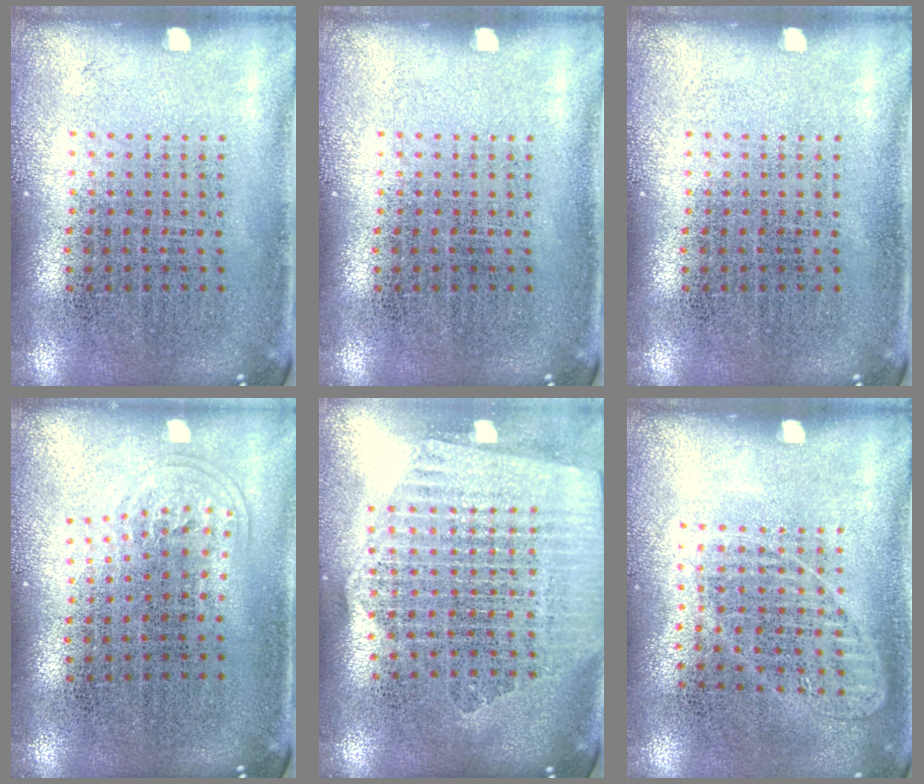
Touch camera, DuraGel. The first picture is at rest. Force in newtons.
{"total": 0.0}
{"total": 0.0}
{"total": 1.0, "press": 0.7, "slide": 0.7}
{"total": 2.4, "press": 2.2, "slide": 1.1}
{"total": 0.9, "press": 0.9, "slide": 0.1}